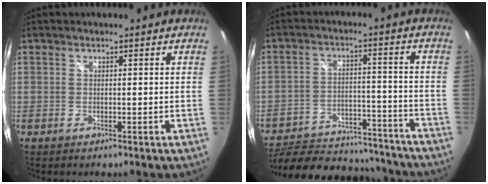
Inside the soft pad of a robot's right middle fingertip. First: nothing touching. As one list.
[{"total": 24.9, "force": [-20.8, 9.5, 10.0], "torque": [-0.200, 0.005, -0.268]}]